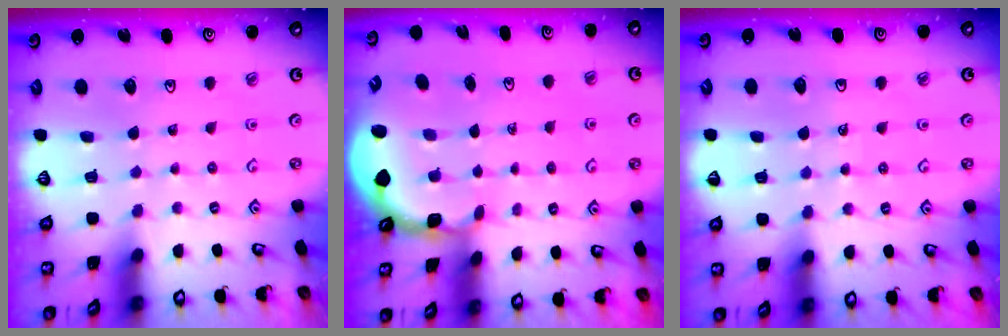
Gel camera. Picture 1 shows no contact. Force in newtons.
{"total": 1.7, "press": 1.6, "slide": 0.5}
{"total": 4.8, "press": 4.7, "slide": 0.6}